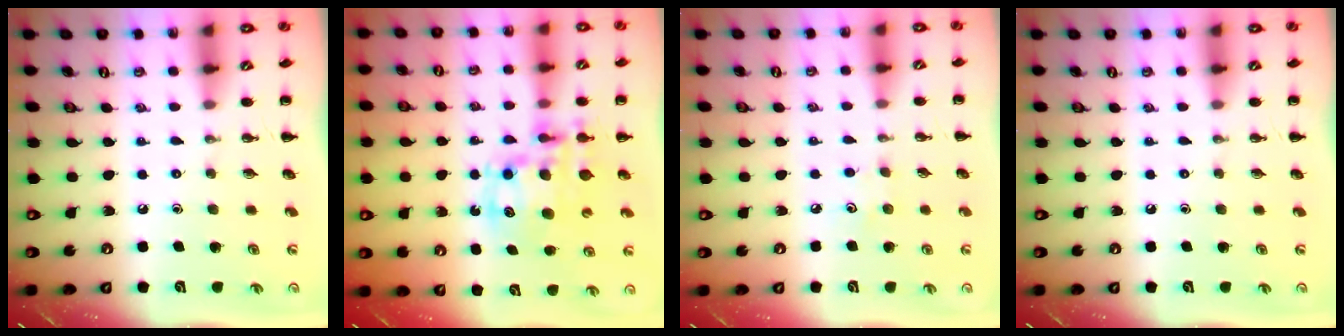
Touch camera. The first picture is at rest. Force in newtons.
{"total": 13.7, "press": 13.3, "slide": 3.0}
{"total": 3.0, "press": 2.9, "slide": 0.8}
{"total": 0.0}